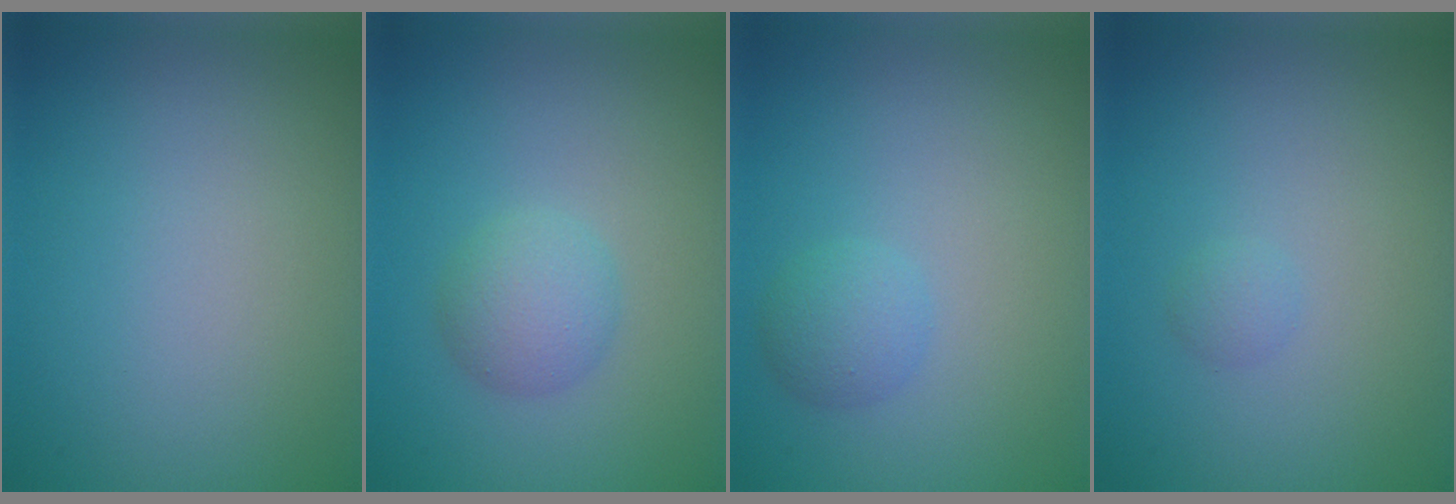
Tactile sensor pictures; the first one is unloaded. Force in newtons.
{"total": 2.7, "press": 2.7, "slide": 0.1}
{"total": 1.8, "press": 1.8, "slide": 0.1}
{"total": 0.8, "press": 0.8, "slide": 0.0}